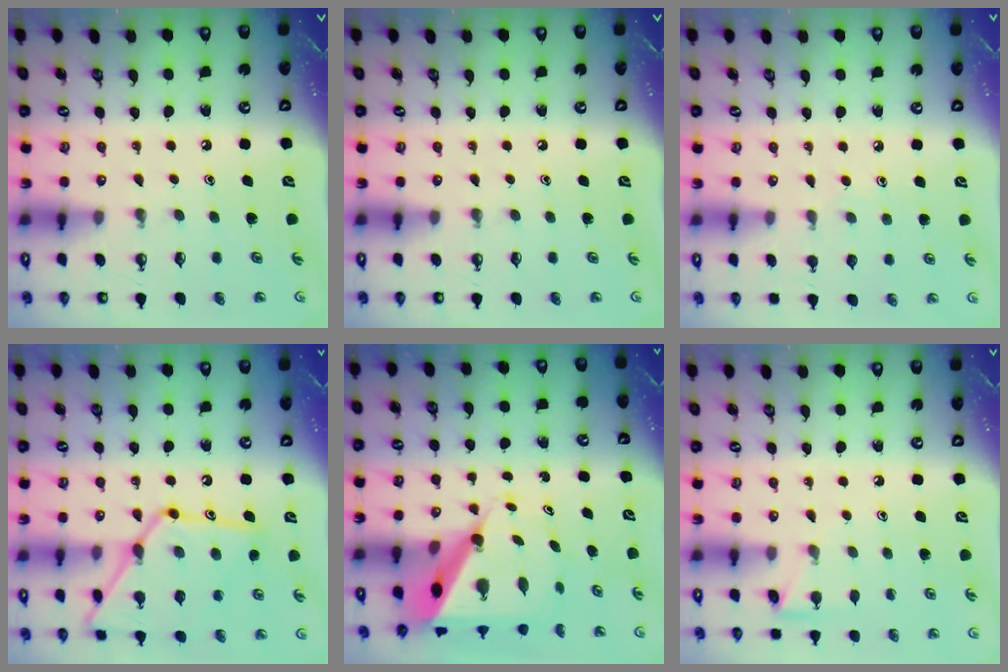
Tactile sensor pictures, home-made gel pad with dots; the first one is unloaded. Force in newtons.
{"total": 0.0}
{"total": 5.4, "press": 5.3, "slide": 0.7}
{"total": 17.8, "press": 17.7, "slide": 1.5}
{"total": 9.3, "press": 9.3, "slide": 0.8}
{"total": 6.2, "press": 6.2, "slide": 0.6}